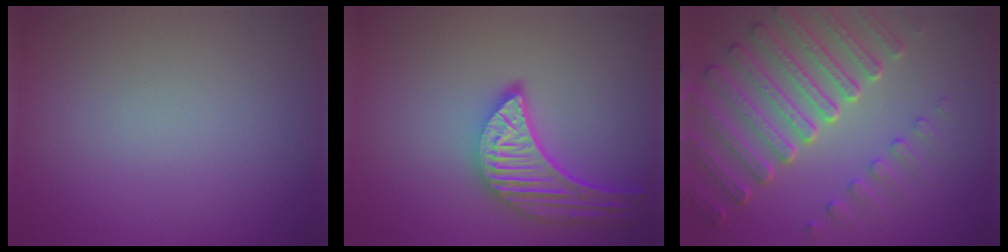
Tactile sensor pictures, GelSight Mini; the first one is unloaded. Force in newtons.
{"total": 5.4, "press": 4.3, "slide": 3.4}
{"total": 7.6, "press": 5.6, "slide": 5.1}